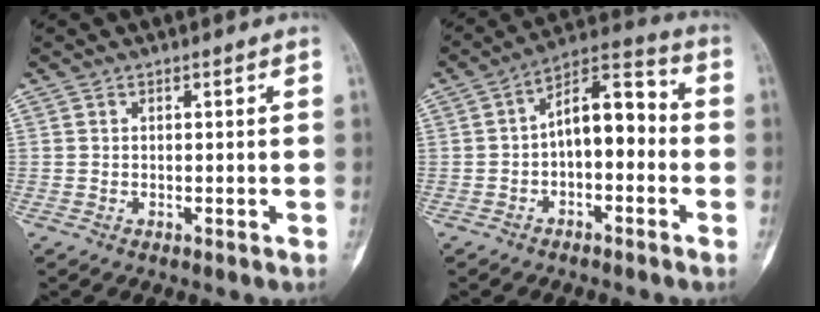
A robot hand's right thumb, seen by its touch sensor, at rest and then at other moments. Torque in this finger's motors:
{"motor_torque": [1.31, 1.18, 0.37, -0.33, 0.17]}